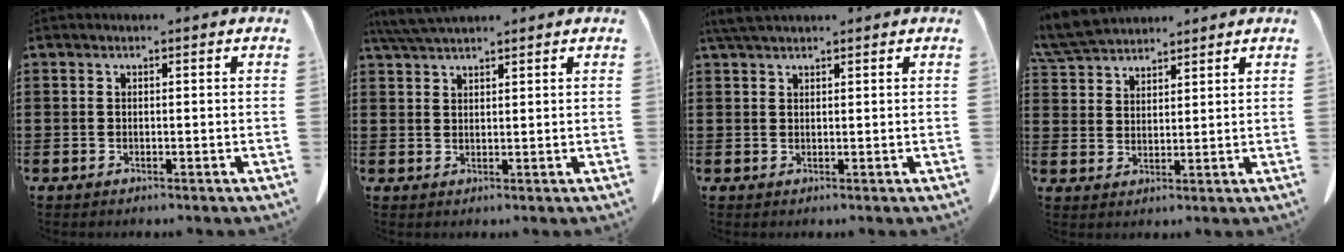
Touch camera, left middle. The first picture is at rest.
{"total": 4.0, "force": [3.5, 0.6, 1.9], "torque": [-0.047, -0.003, 0.065]}
{"total": 2.7, "force": [2.3, 0.5, 1.4], "torque": [-0.035, 0.003, 0.044]}
{"total": 6.0, "force": [5.6, 1.5, 1.7], "torque": [-0.054, -0.010, 0.105]}